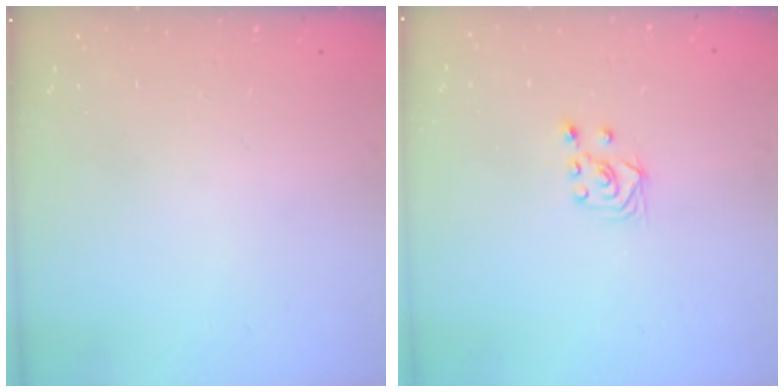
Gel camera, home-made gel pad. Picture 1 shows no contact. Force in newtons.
{"total": 2.8, "press": 2.6, "slide": 1.1}